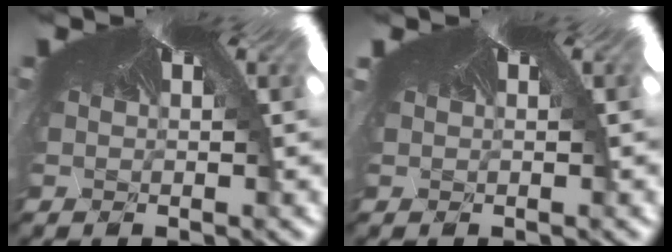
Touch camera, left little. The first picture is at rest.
{"total": 0.0}